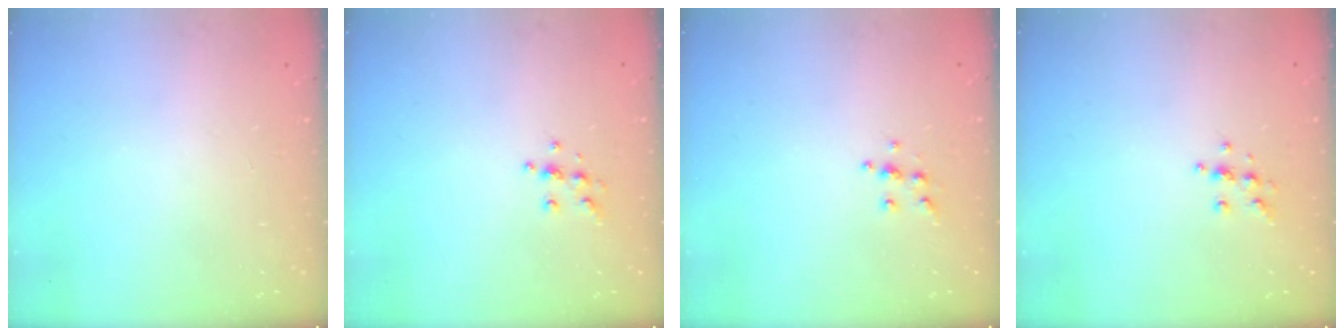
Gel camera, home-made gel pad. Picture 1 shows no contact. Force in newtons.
{"total": 6.2, "press": 6.2, "slide": 0.6}
{"total": 5.6, "press": 5.6, "slide": 0.5}
{"total": 5.7, "press": 5.6, "slide": 1.1}